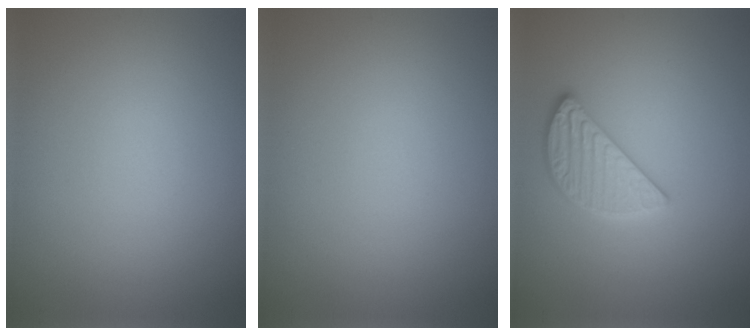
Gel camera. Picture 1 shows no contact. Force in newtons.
{"total": 0.0}
{"total": 2.8, "press": 2.8, "slide": 0.3}